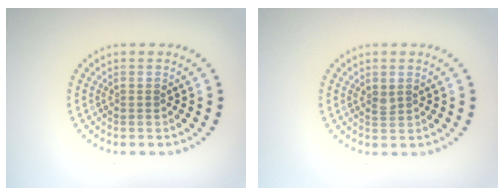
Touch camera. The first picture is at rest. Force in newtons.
{"total": 0.8, "press": 0.6, "slide": 0.5}